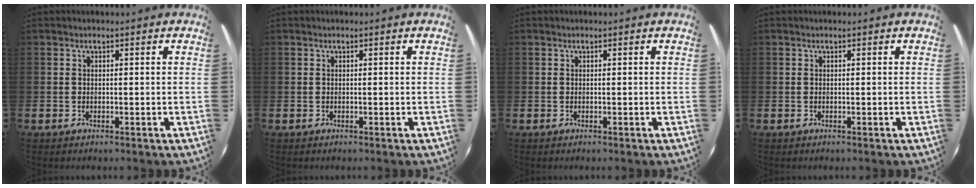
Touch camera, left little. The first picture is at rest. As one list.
[{"total": 0.0}, {"total": 0.0}, {"total": 0.0}]